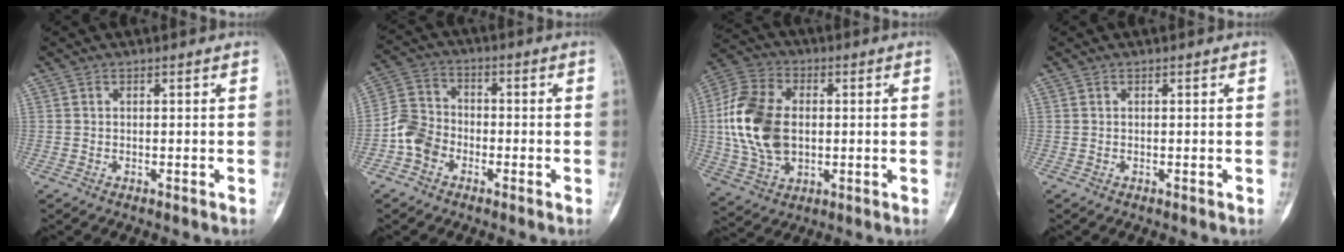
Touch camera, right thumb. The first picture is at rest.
{"total": 7.0, "force": [-2.8, 5.8, 2.6], "torque": [-0.039, 0.025, -0.064]}
{"total": 16.7, "force": [0.7, 11.5, 12.1], "torque": [-0.238, 0.011, 0.015]}
{"total": 0.0}